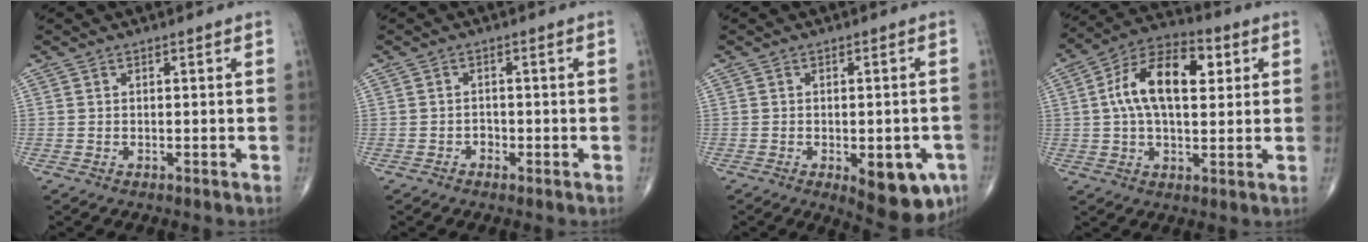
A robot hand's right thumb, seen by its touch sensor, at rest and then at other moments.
{"total": 1.3, "force": [-0.8, 1.0, 0.2], "torque": [0.005, 0.006, -0.017]}
{"total": 11.0, "force": [-4.4, 4.8, 8.9], "torque": [-0.088, 0.008, -0.045]}
{"total": 15.1, "force": [3.2, 8.2, 12.3], "torque": [-0.203, 0.024, 0.048]}